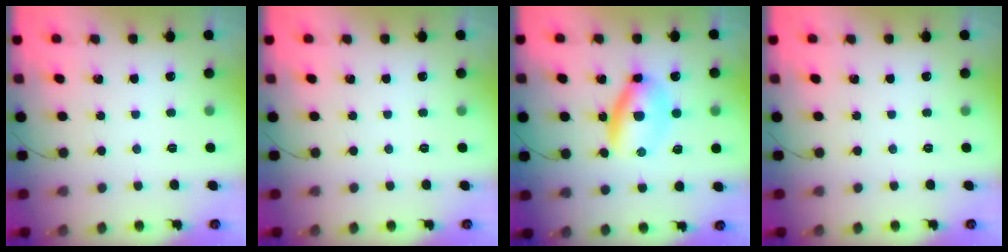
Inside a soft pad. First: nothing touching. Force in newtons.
{"total": 0.0}
{"total": 7.0, "press": 6.9, "slide": 1.1}
{"total": 0.0}